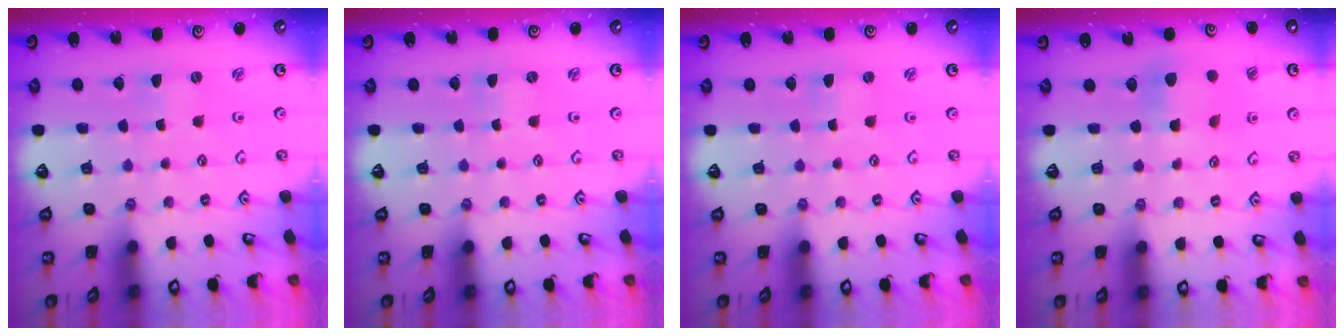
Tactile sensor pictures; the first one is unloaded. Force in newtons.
{"total": 0.0}
{"total": 0.0}
{"total": 6.1, "press": 6.1, "slide": 0.4}